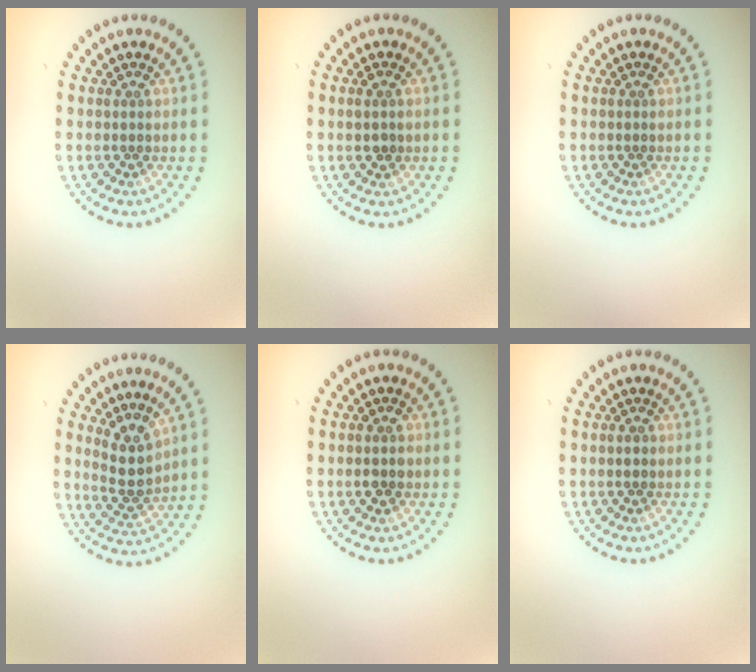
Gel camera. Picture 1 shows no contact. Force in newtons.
{"total": 1.3, "press": 1.3, "slide": 0.2}
{"total": 0.0}
{"total": 3.0, "press": 2.6, "slide": 1.6}
{"total": 1.2, "press": 1.2, "slide": 0.1}
{"total": 1.0, "press": 1.0, "slide": 0.1}